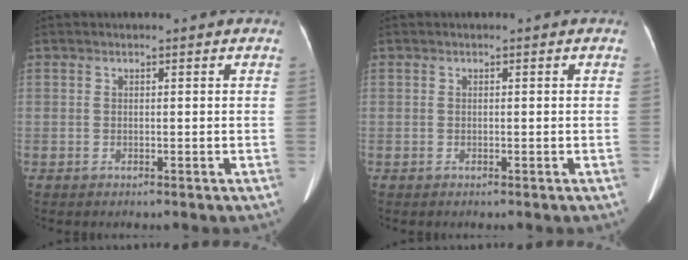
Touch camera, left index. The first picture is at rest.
{"total": 0.0}